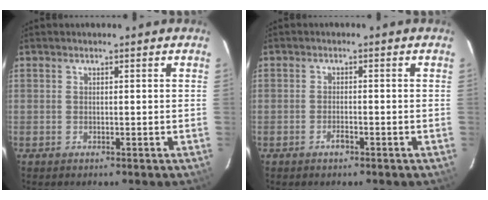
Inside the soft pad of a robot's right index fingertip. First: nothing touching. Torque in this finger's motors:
{"motor_torque": [0.34, 0.13, 0.12, 0.02]}